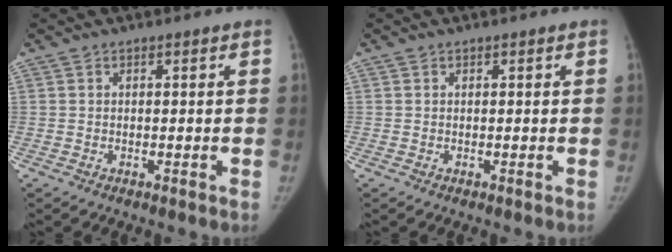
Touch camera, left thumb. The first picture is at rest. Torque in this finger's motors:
{"motor_torque": [0.32, -0.18, 0.14, 0.26, 0.01]}